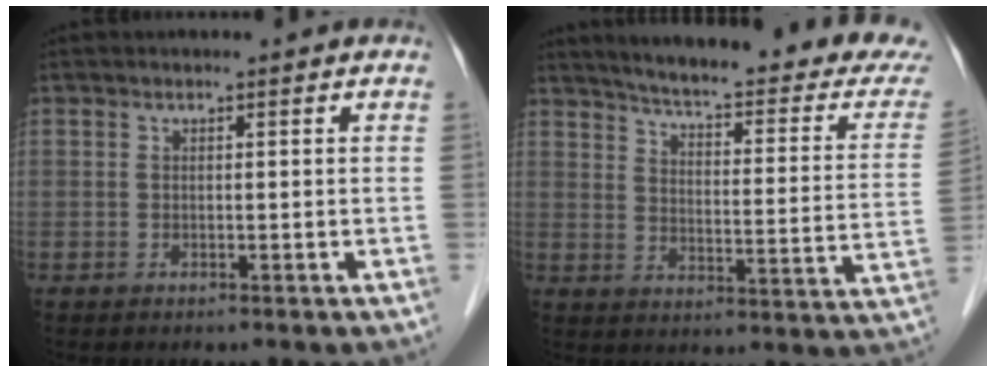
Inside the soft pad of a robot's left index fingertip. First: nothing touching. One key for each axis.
{"total": 24.7, "fx": 22.0, "fy": 2.6, "fz": 10.9, "tx": -0.148, "ty": -0.062, "tz": 0.262}